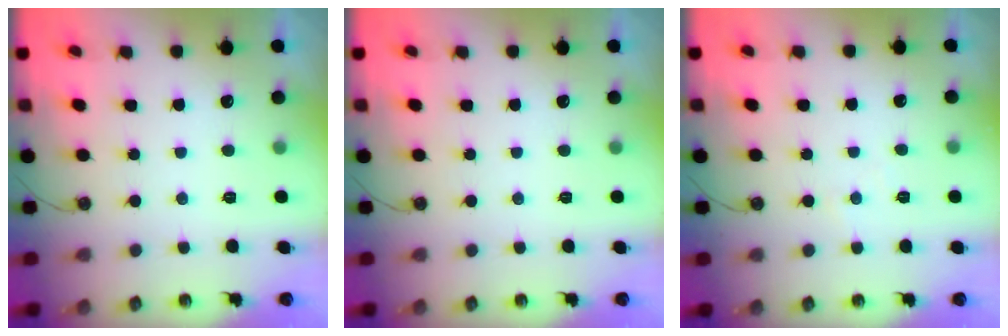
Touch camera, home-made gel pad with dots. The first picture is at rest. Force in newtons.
{"total": 0.0}
{"total": 2.7, "press": 2.6, "slide": 0.5}